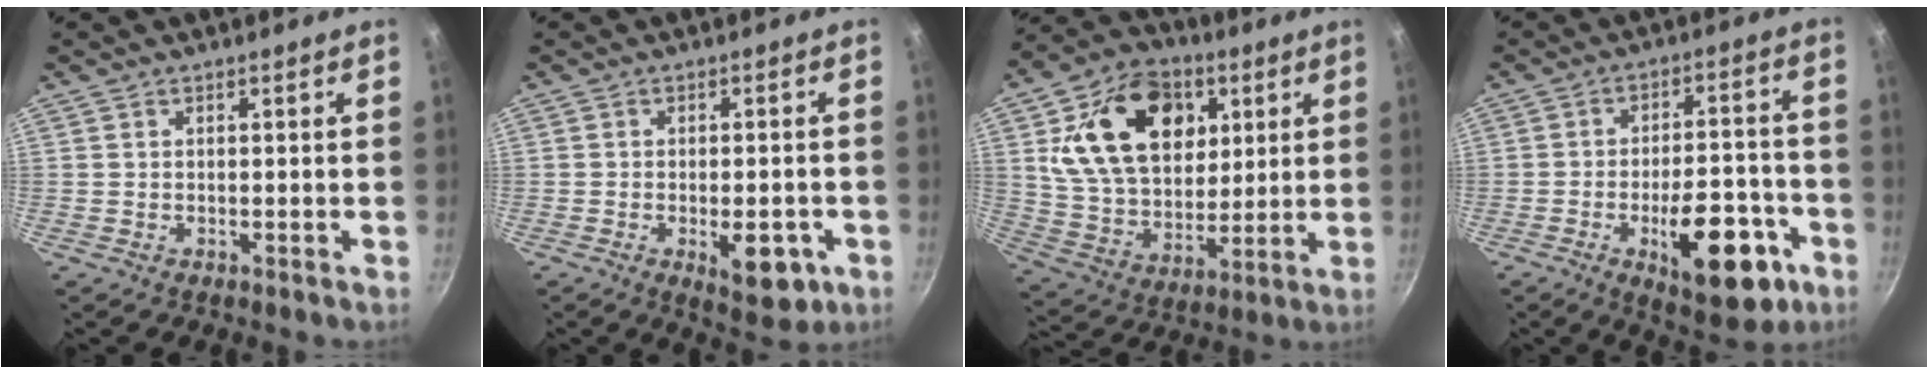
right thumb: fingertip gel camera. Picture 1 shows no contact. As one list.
[{"total": 8.7, "force": [-3.0, 4.0, 7.2], "torque": [-0.069, 0.006, -0.031]}, {"total": 23.2, "force": [7.3, 16.2, 14.8], "torque": [-0.222, -0.010, 0.128]}, {"total": 16.9, "force": [-6.8, 7.5, 13.6], "torque": [-0.151, 0.033, -0.084]}]